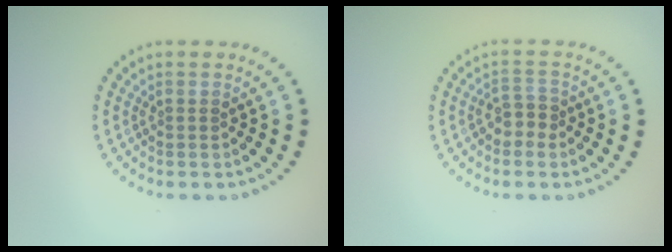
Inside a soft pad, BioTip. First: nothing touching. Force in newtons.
{"total": 1.8, "press": 1.6, "slide": 0.9}